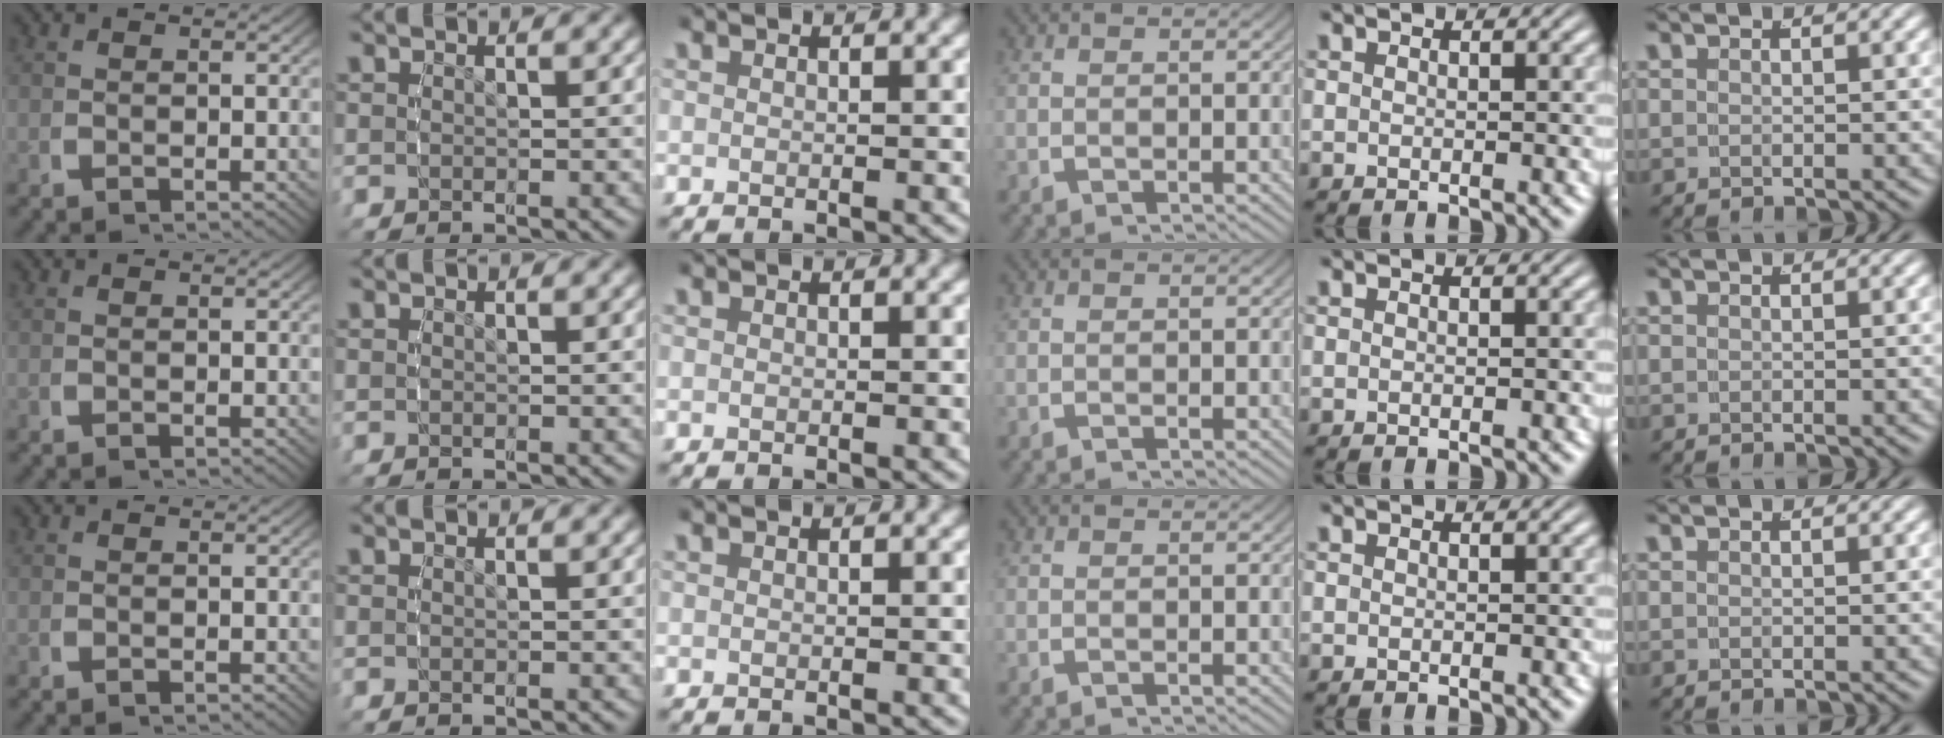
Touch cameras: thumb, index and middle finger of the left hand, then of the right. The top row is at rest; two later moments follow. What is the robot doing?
{"motion": "reach", "object": "paper towel"}